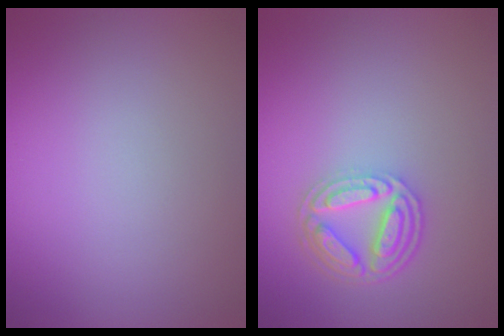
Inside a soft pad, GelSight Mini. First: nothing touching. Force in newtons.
{"total": 4.5, "press": 3.5, "slide": 2.8}